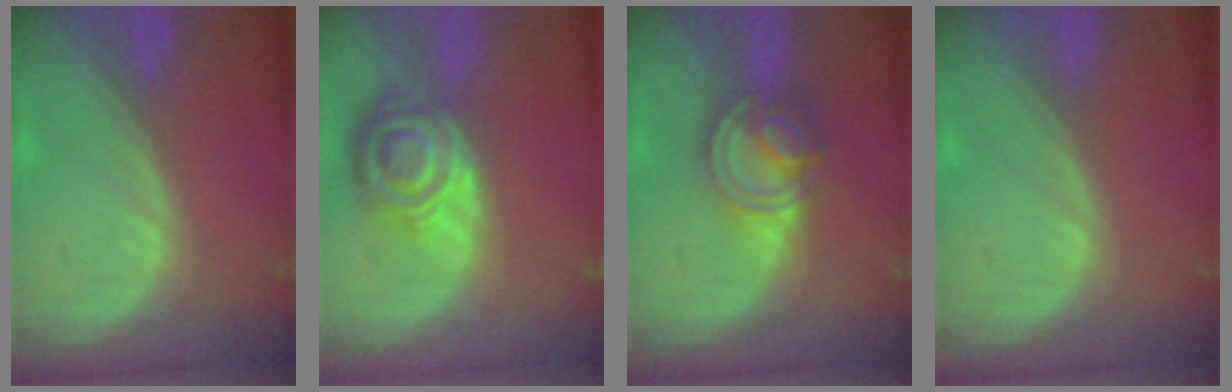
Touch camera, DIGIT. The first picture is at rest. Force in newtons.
{"total": 8.3, "press": 7.2, "slide": 4.0}
{"total": 6.8, "press": 6.2, "slide": 2.6}
{"total": 0.0}